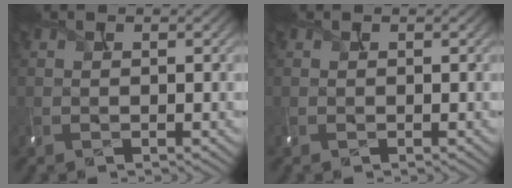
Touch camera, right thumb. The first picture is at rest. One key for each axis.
{"total": 0.0}